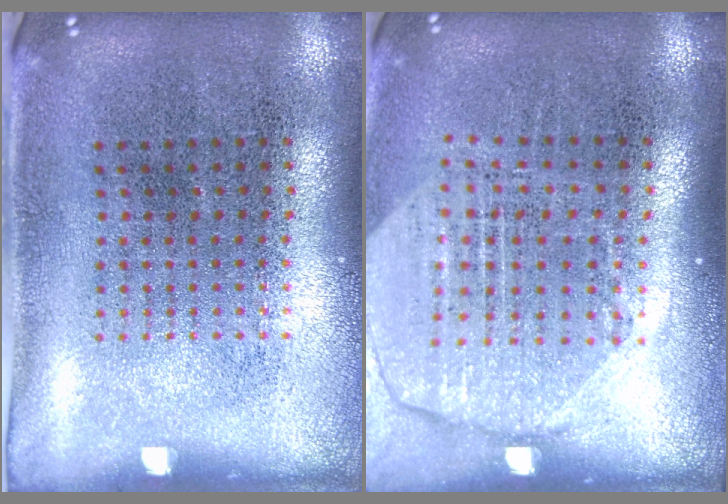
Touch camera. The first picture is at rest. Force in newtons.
{"total": 1.9, "press": 1.7, "slide": 0.9}